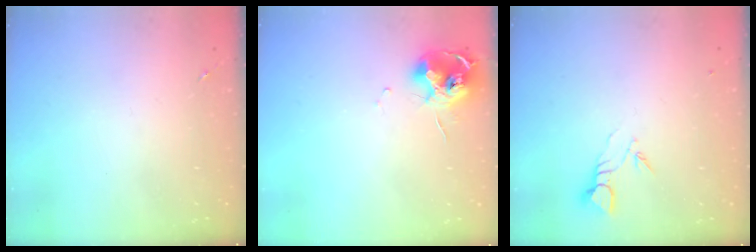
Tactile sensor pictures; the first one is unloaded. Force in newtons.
{"total": 12.1, "press": 12.0, "slide": 1.2}
{"total": 3.9, "press": 3.9, "slide": 0.2}